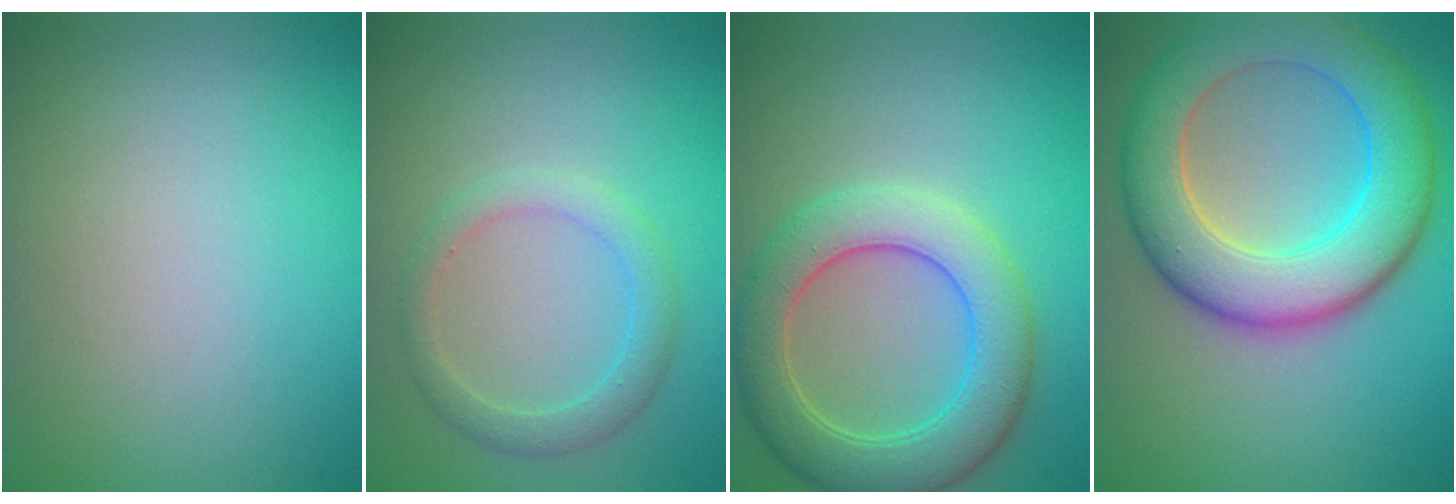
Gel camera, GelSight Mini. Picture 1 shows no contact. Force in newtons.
{"total": 2.4, "press": 2.4, "slide": 0.2}
{"total": 6.4, "press": 6.4, "slide": 0.4}
{"total": 8.8, "press": 8.8, "slide": 0.4}